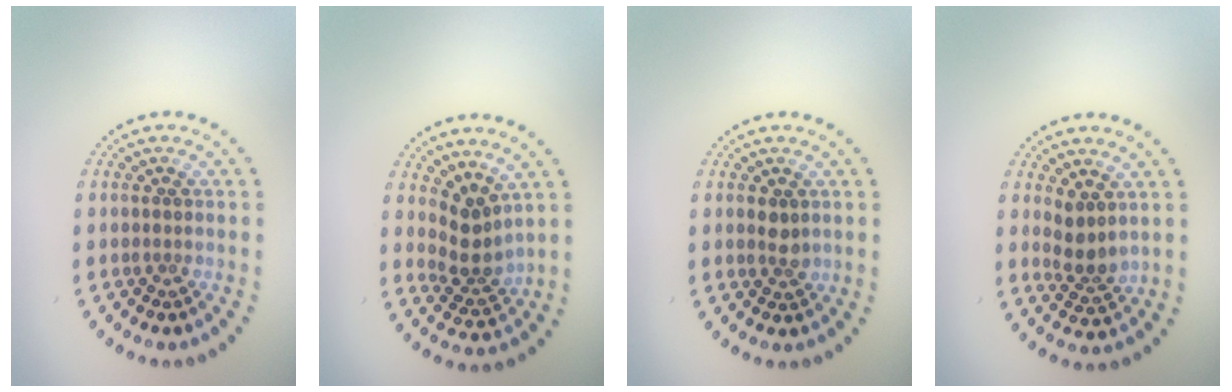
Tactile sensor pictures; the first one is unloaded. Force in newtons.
{"total": 2.9, "press": 2.1, "slide": 2.0}
{"total": 1.5, "press": 1.4, "slide": 0.3}
{"total": 2.5, "press": 2.0, "slide": 1.5}